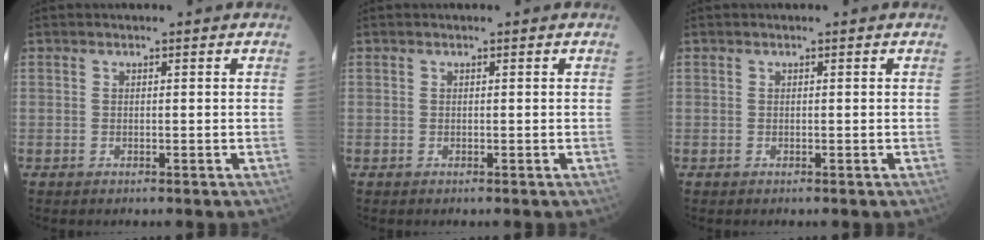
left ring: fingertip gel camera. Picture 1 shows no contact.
{"total": 0.0}
{"total": 0.0}